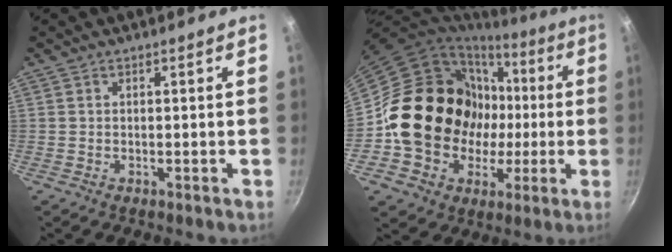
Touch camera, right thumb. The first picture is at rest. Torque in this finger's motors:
{"motor_torque": [2.26, 2.75, 1.41, -1.37, 0.39]}